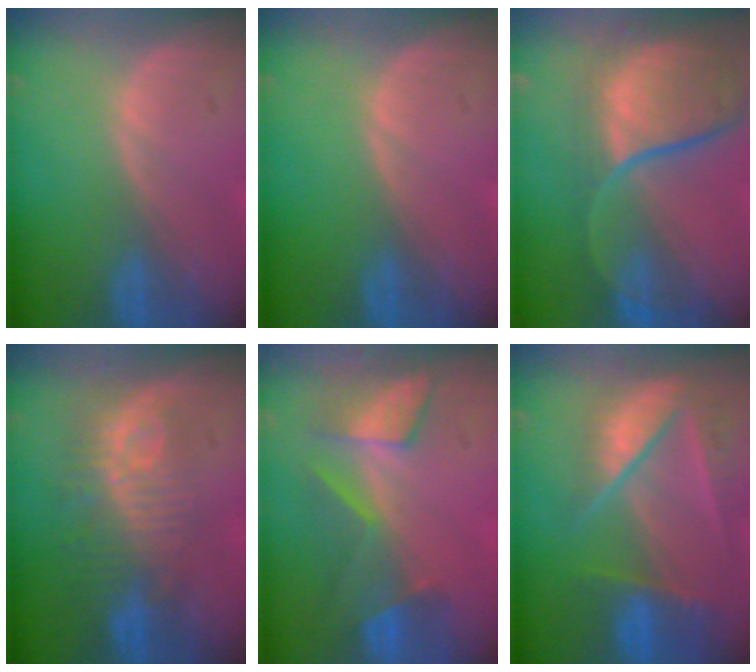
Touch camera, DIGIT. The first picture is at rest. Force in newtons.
{"total": 0.0}
{"total": 11.3, "press": 9.9, "slide": 5.5}
{"total": 9.7, "press": 8.7, "slide": 4.2}
{"total": 8.5, "press": 7.2, "slide": 4.5}
{"total": 9.7, "press": 8.2, "slide": 5.1}